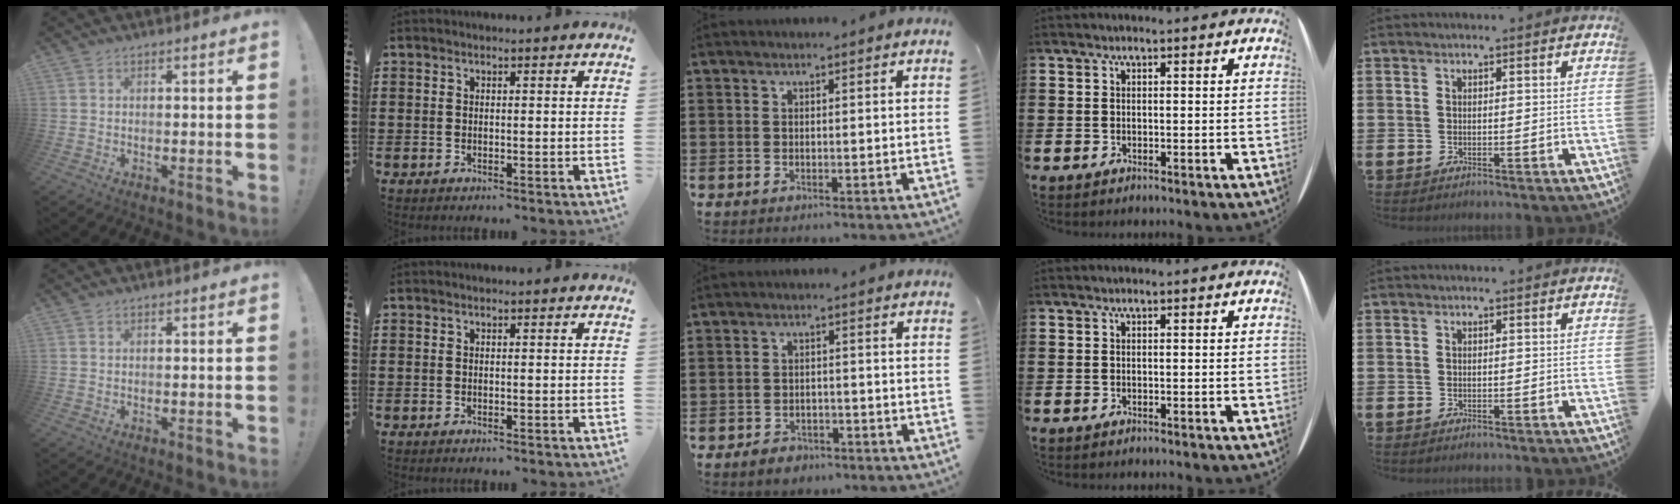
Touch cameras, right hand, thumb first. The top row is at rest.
{"middle": {"total": 2.0, "force": [-1.8, 0.9, 0.1], "torque": [-0.007, 0.006, -0.040]}}